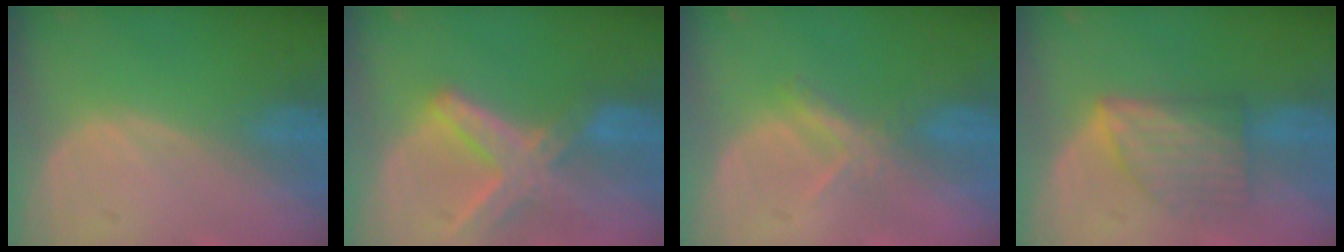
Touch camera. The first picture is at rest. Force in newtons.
{"total": 8.2, "press": 7.1, "slide": 4.1}
{"total": 3.1, "press": 2.9, "slide": 0.9}
{"total": 6.0, "press": 6.0, "slide": 0.7}